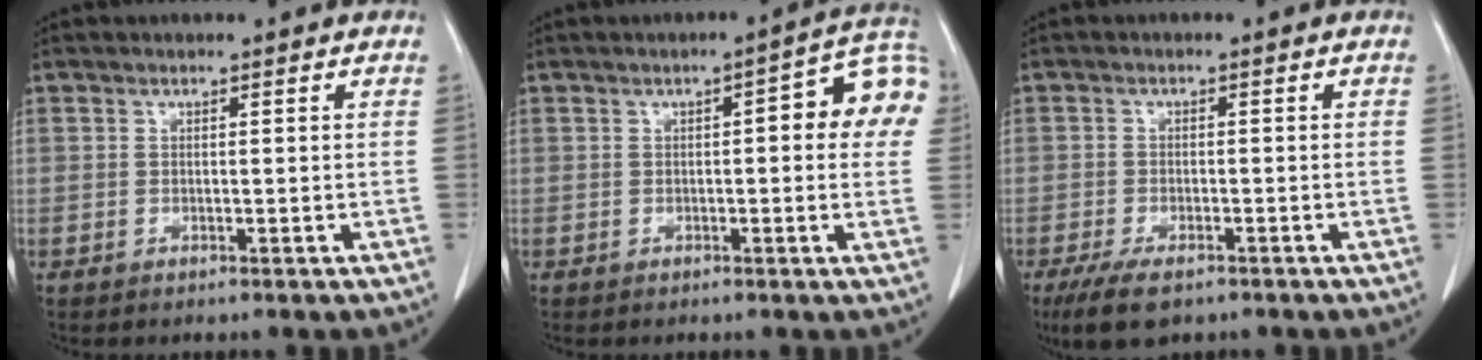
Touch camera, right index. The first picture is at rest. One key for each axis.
{"total": 9.3, "fx": 1.6, "fy": 2.4, "fz": 8.8, "tx": -0.102, "ty": 0.028, "tz": 0.011}
{"total": 5.9, "fx": -4.2, "fy": 2.4, "fz": 3.5, "tx": -0.067, "ty": -0.008, "tz": -0.069}